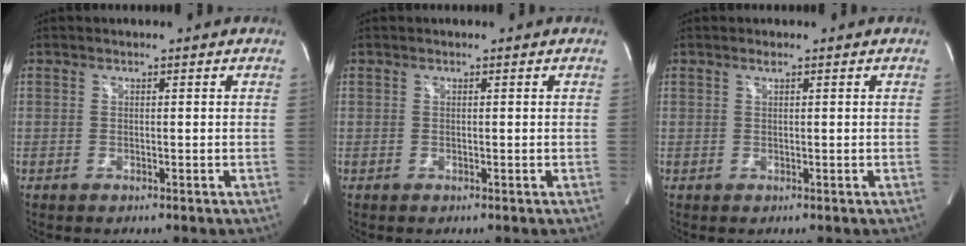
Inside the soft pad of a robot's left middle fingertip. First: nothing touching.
{"total": 0.0}
{"total": 0.6, "force": [0.4, 0.0, 0.4], "torque": [-0.011, 0.001, 0.010]}